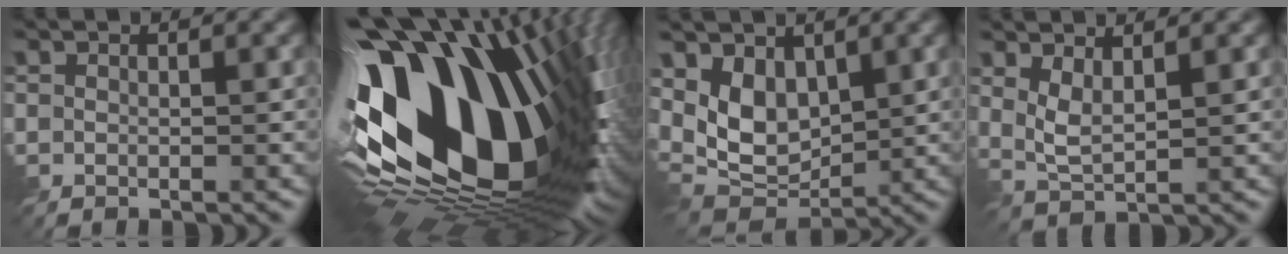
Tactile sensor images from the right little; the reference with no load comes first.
{"total": 21.9, "force": [2.4, 11.5, 18.4], "torque": [-0.320, -0.050, 0.038]}
{"total": 6.6, "force": [2.0, 4.1, 4.7], "torque": [-0.096, -0.010, 0.028]}
{"total": 2.5, "force": [1.2, 0.8, 2.0], "torque": [-0.050, -0.005, 0.026]}